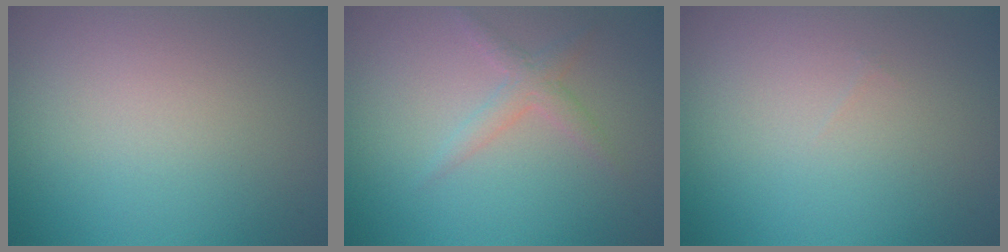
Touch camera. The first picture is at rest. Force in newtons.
{"total": 1.7, "press": 1.7, "slide": 0.1}
{"total": 0.0}